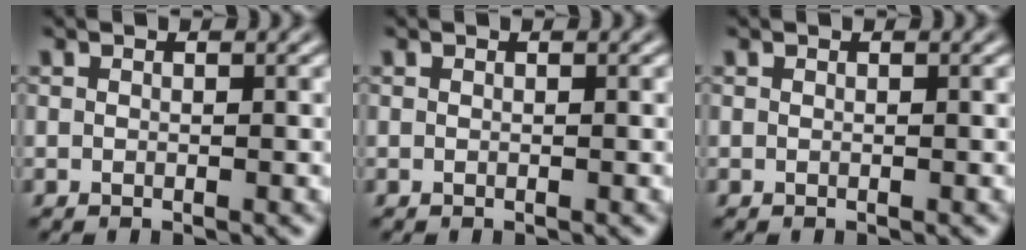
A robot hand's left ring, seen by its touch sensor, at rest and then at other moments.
{"total": 0.0}
{"total": 0.0}